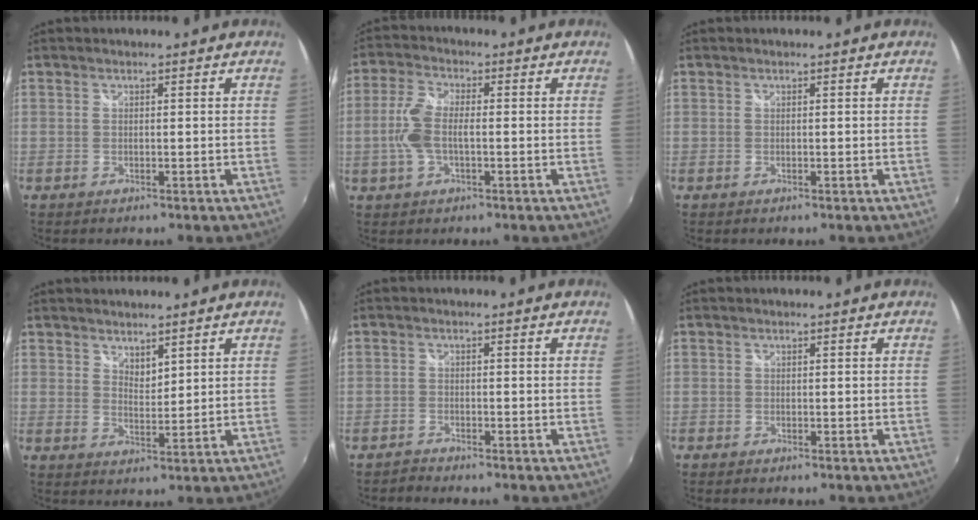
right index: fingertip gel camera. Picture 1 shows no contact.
{"total": 7.2, "force": [-0.9, 3.2, 6.4], "torque": [-0.139, 0.006, -0.018]}
{"total": 0.0}
{"total": 3.2, "force": [2.7, 1.1, 1.1], "torque": [-0.014, 0.000, 0.048]}
{"total": 1.5, "force": [-1.5, 0.2, -0.2], "torque": [-0.003, -0.001, -0.031]}
{"total": 0.6, "force": [-0.4, 0.5, -0.1], "torque": [-0.002, -0.001, -0.010]}